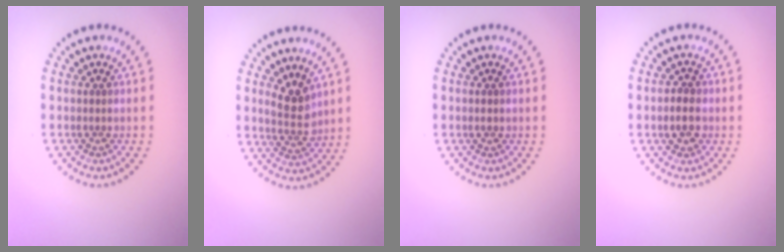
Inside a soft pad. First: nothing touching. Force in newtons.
{"total": 2.8, "press": 2.5, "slide": 1.2}
{"total": 0.8, "press": 0.8, "slide": 0.1}
{"total": 2.4, "press": 2.4, "slide": 0.5}